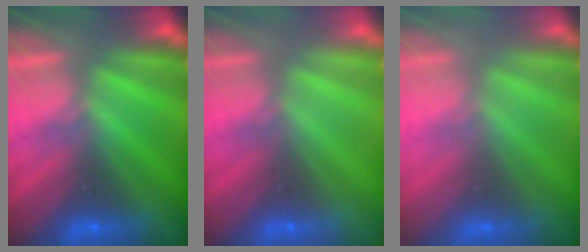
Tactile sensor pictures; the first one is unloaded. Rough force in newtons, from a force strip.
{"total": 2.9}
{"total": 2.5}